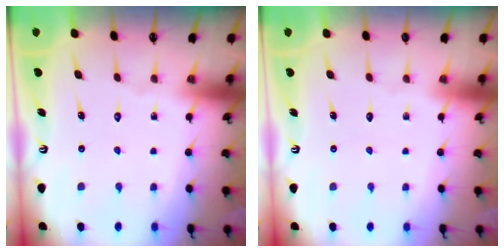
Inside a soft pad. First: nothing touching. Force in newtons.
{"total": 0.0}